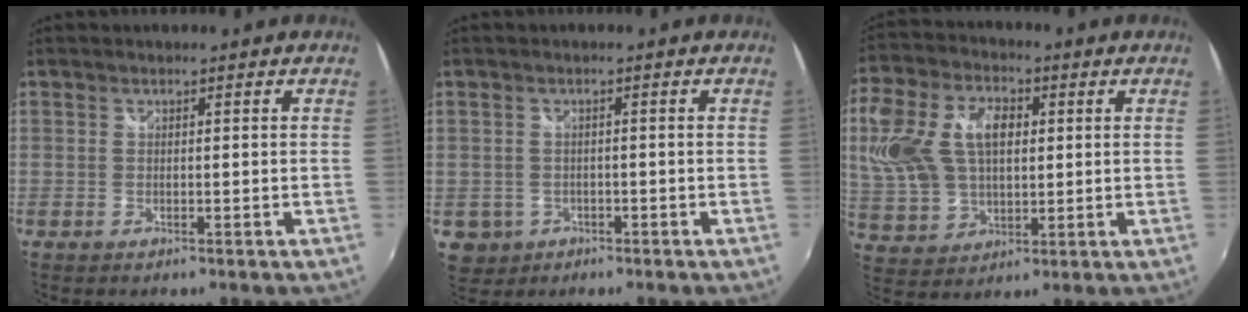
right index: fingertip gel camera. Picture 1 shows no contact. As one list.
[{"total": 4.2, "force": [-1.1, 4.0, 0.8], "torque": [-0.026, 0.002, -0.008]}, {"total": 17.7, "force": [3.8, 11.6, 12.9], "torque": [-0.285, 0.031, 0.078]}]